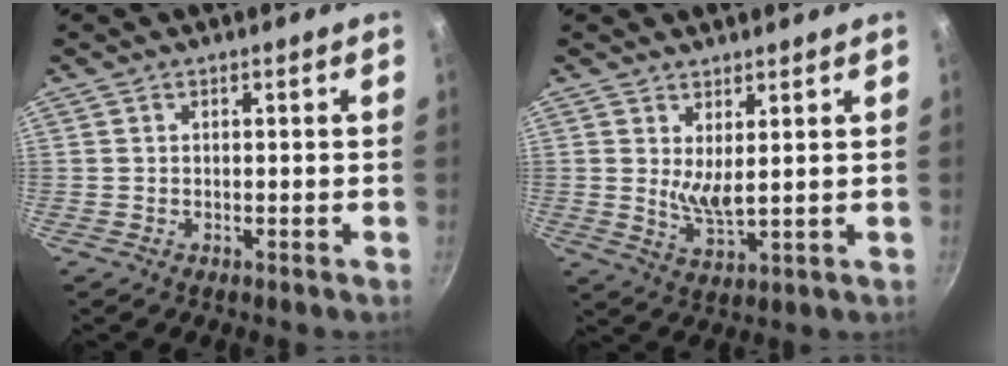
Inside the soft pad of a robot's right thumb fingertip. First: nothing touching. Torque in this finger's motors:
{"motor_torque": [0.70, 0.19, 0.58, 0.34, 0.13]}